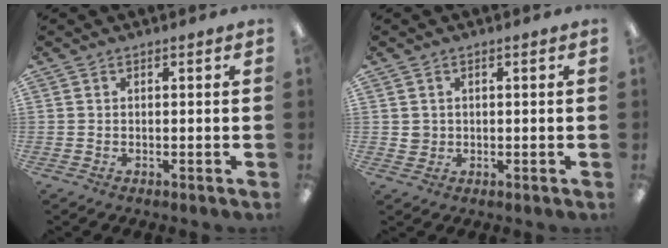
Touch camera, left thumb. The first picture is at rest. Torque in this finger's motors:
{"motor_torque": [-0.28, 0.26, 0.02, -0.02, 0.00]}